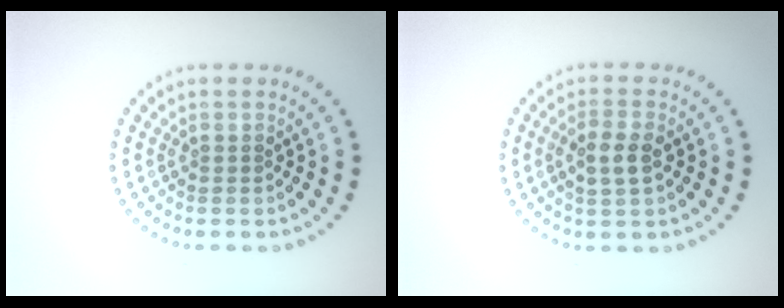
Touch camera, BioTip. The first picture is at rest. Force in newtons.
{"total": 2.6, "press": 2.6, "slide": 0.4}